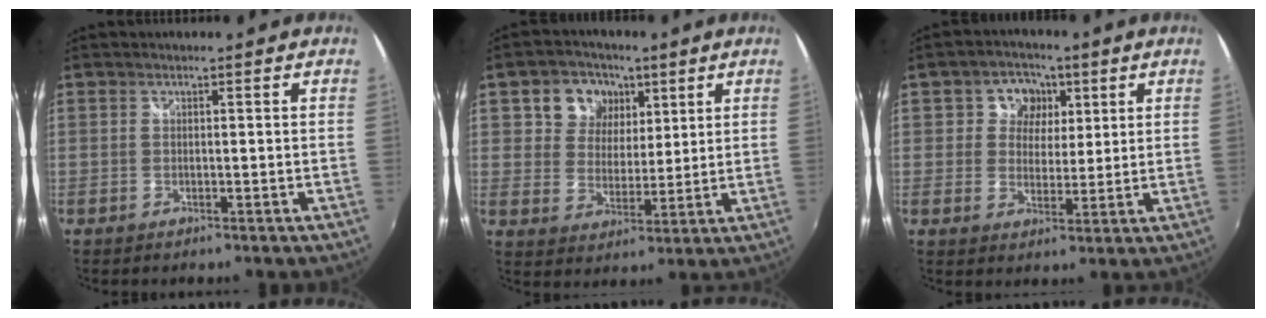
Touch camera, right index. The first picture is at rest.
{"total": 9.0, "force": [4.0, 7.5, 3.1], "torque": [-0.067, 0.020, 0.070]}
{"total": 6.8, "force": [2.0, 6.0, 2.4], "torque": [-0.041, 0.008, 0.028]}